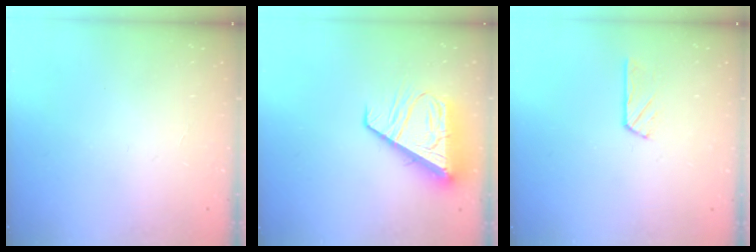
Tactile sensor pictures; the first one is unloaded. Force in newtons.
{"total": 12.3, "press": 12.3, "slide": 1.4}
{"total": 3.8, "press": 3.7, "slide": 0.5}